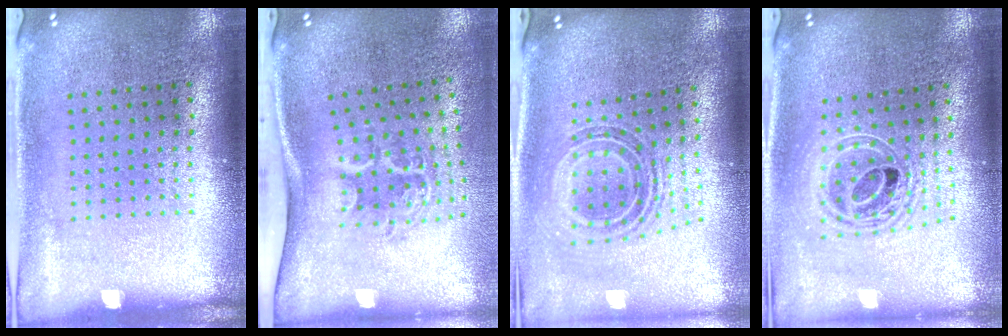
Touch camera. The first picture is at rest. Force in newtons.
{"total": 2.2, "press": 1.4, "slide": 1.7}
{"total": 1.0, "press": 0.9, "slide": 0.5}
{"total": 2.0, "press": 1.5, "slide": 1.3}